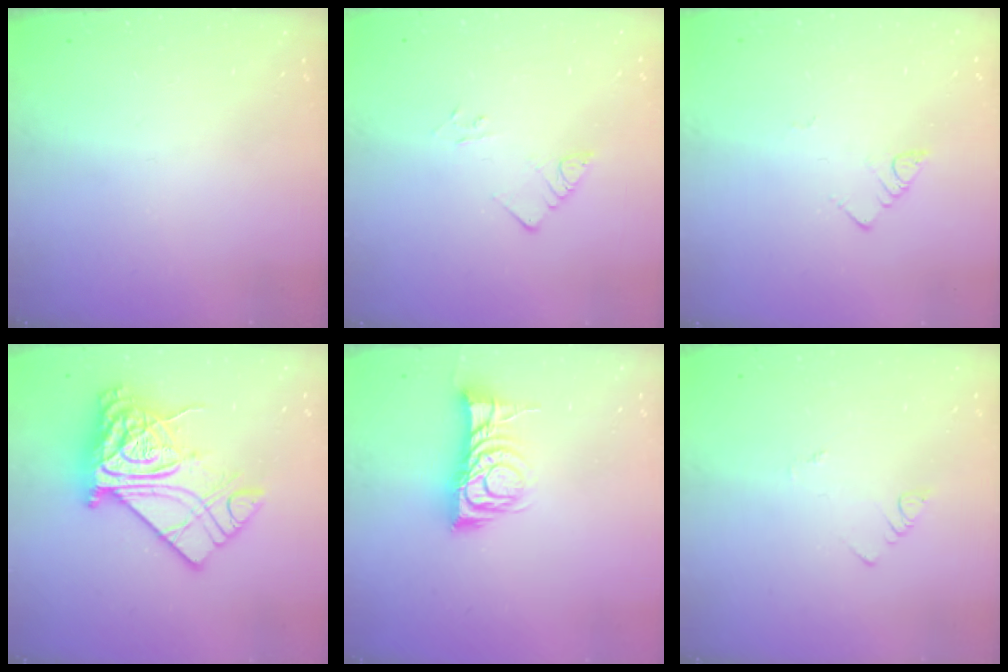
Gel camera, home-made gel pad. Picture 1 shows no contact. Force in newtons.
{"total": 2.2, "press": 2.2, "slide": 0.2}
{"total": 2.7, "press": 2.6, "slide": 0.5}
{"total": 22.9, "press": 22.8, "slide": 2.0}
{"total": 10.8, "press": 10.8, "slide": 0.8}
{"total": 1.1, "press": 1.1, "slide": 0.3}